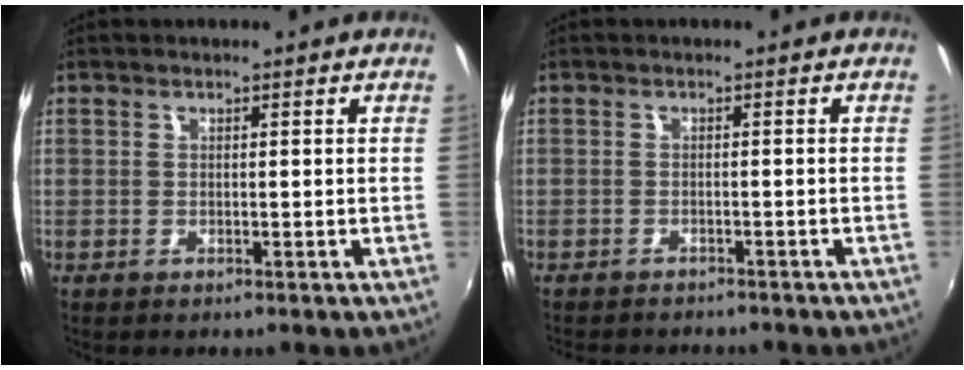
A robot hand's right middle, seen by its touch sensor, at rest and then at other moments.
{"total": 5.3, "force": [-4.9, 1.3, 1.8], "torque": [-0.046, -0.014, -0.069]}